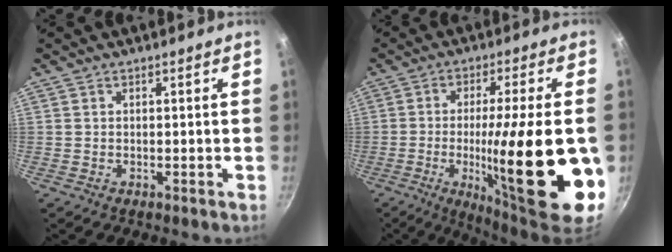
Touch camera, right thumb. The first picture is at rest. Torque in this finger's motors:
{"motor_torque": [1.11, 3.89, 2.77, 0.00, 0.29]}